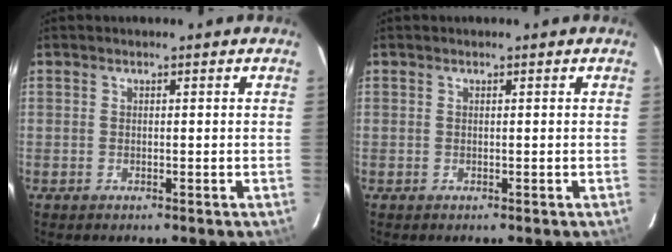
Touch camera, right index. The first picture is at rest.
{"total": 0.0}